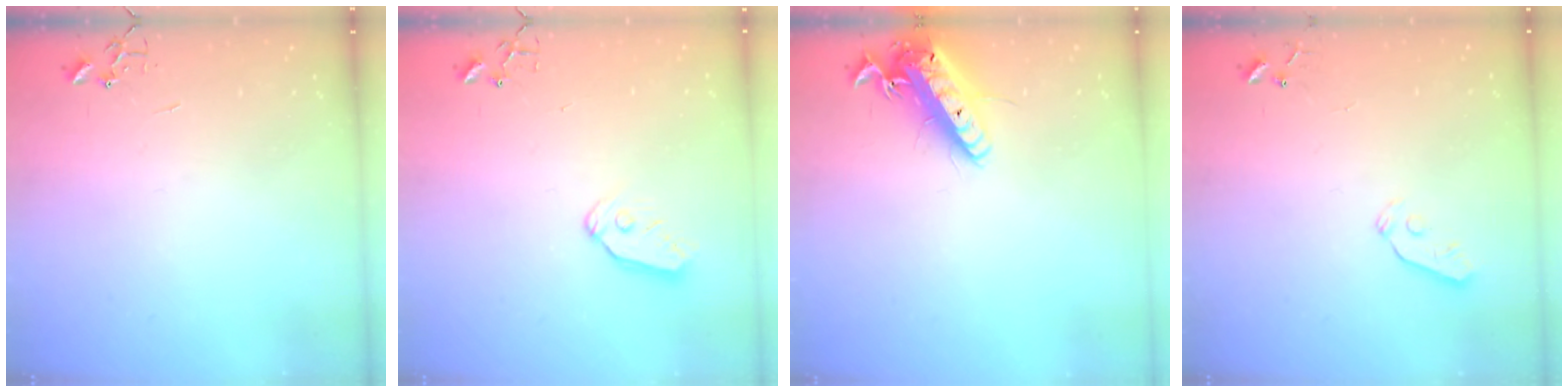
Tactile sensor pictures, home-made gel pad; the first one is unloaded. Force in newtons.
{"total": 7.7, "press": 7.7, "slide": 0.4}
{"total": 16.1, "press": 15.8, "slide": 3.2}
{"total": 3.6, "press": 3.5, "slide": 0.7}